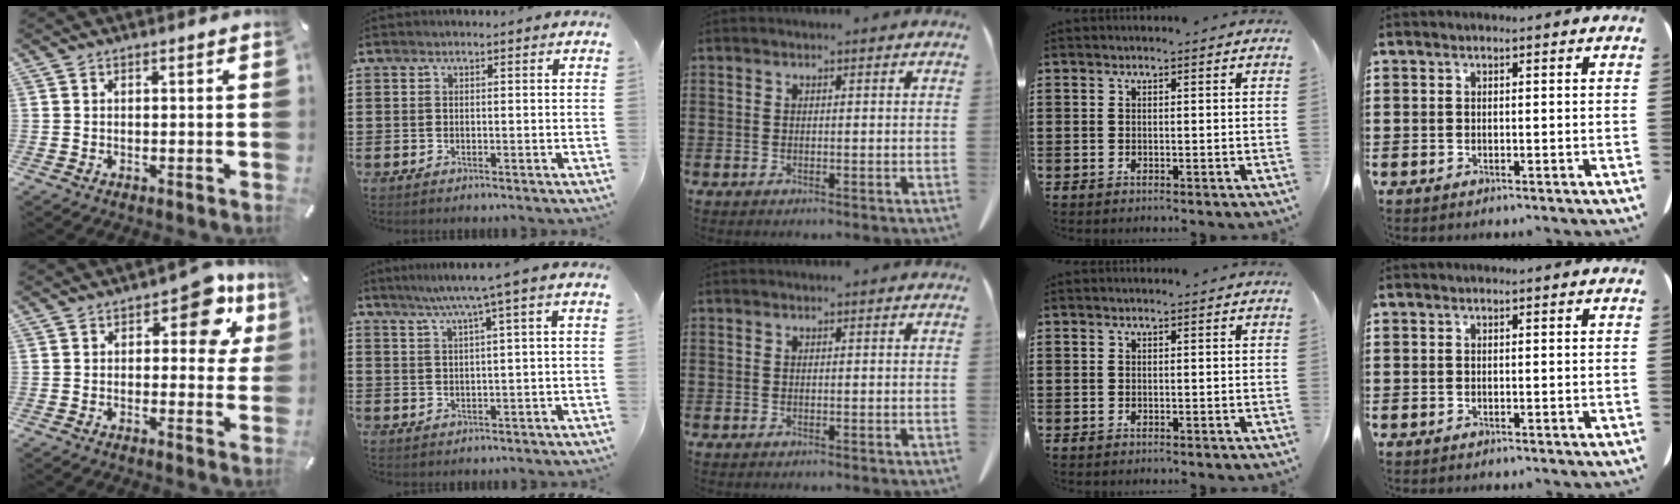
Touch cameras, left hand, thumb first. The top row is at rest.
{"thumb": {"total": 11.3, "force": [4.8, 5.8, 8.4], "torque": [-0.086, -0.020, 0.075]}, "index": {"total": 4.3, "force": [2.1, -0.7, 3.7], "torque": [-0.075, -0.007, 0.032]}}